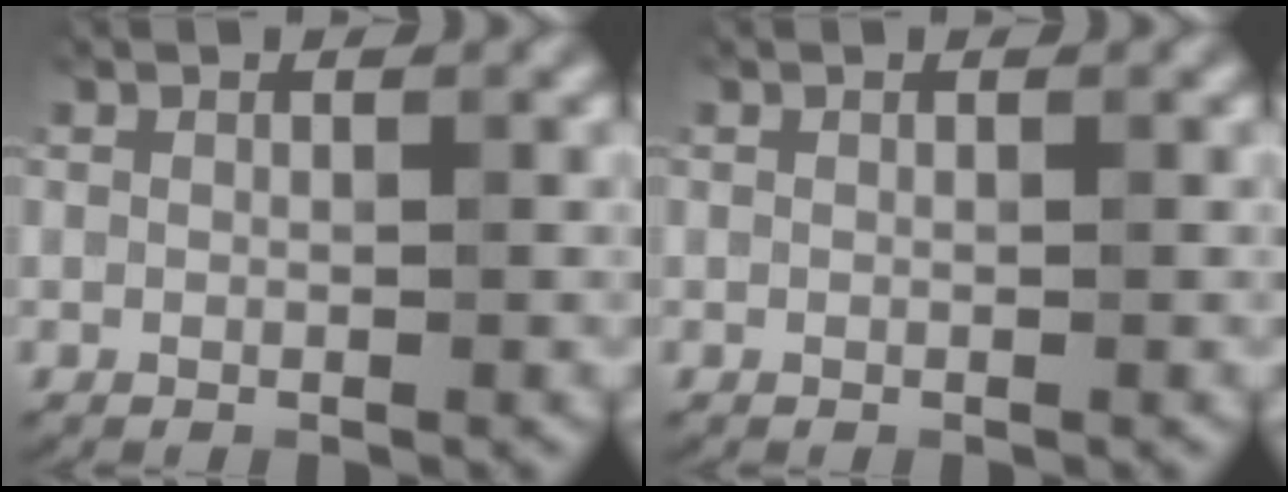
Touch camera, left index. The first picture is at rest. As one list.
[{"total": 0.0}]